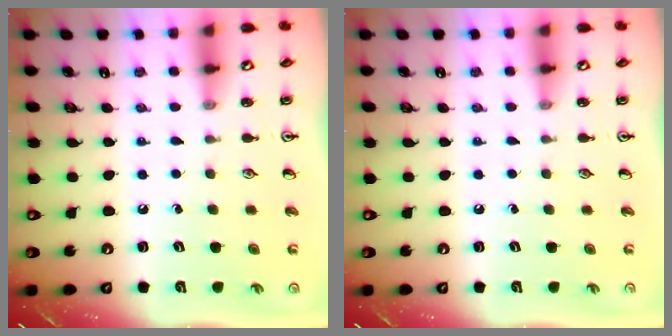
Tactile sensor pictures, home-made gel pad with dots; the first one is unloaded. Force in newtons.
{"total": 0.0}